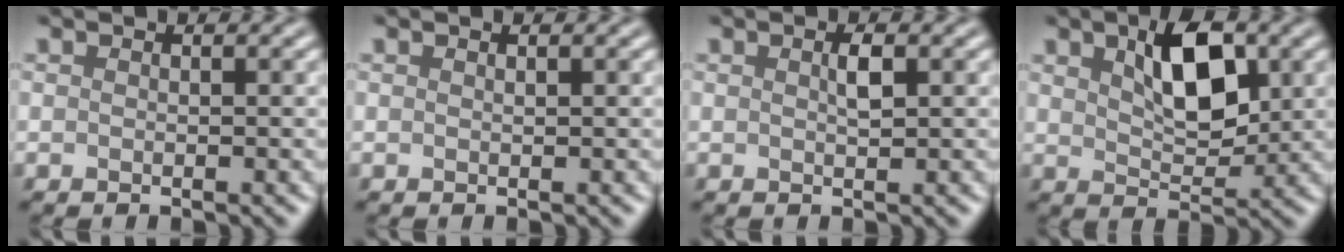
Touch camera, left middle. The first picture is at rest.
{"total": 0.0}
{"total": 0.9, "force": [0.1, 0.1, 0.9], "torque": [-0.018, 0.000, 0.006]}
{"total": 5.2, "force": [1.7, 2.5, 4.2], "torque": [-0.077, 0.002, 0.034]}